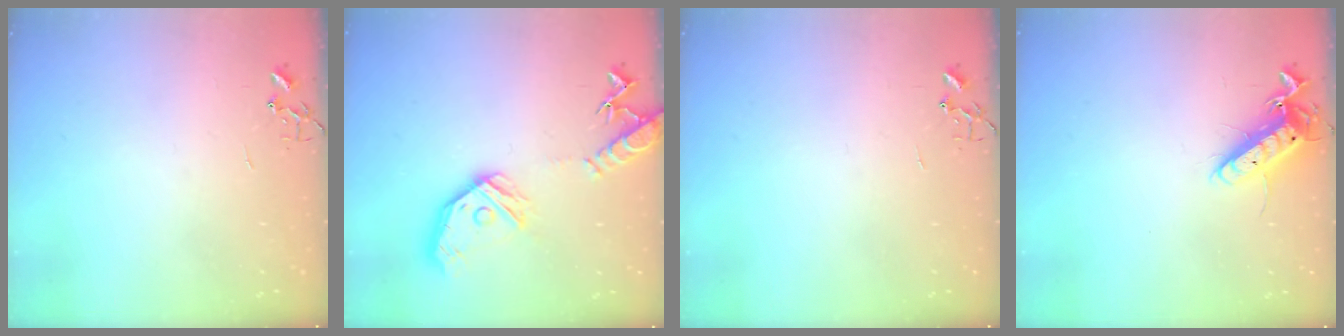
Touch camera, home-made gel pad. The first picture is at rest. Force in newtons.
{"total": 17.1, "press": 16.9, "slide": 2.2}
{"total": 0.0}
{"total": 12.5, "press": 12.5, "slide": 1.1}